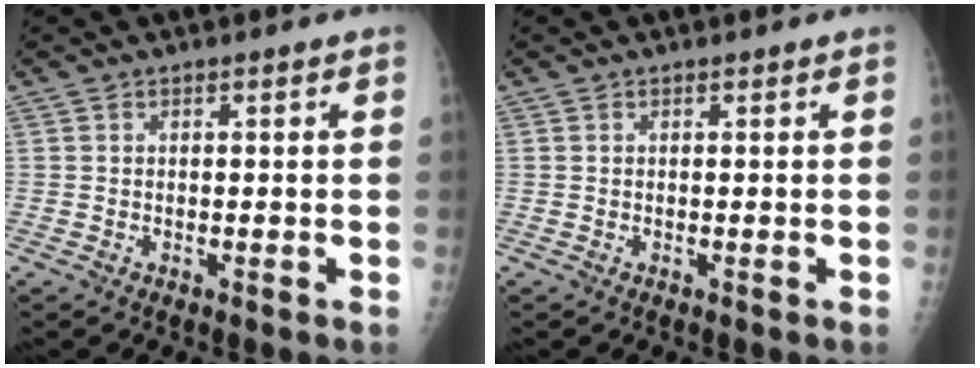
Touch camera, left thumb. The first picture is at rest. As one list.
[{"total": 0.0}]